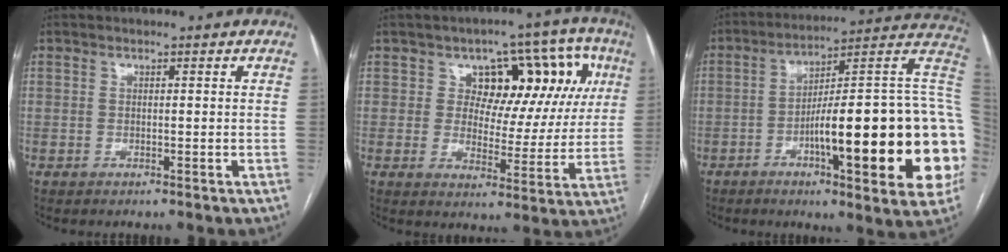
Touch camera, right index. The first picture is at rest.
{"total": 13.2, "force": [4.5, 8.0, 9.4], "torque": [-0.092, 0.040, 0.065]}
{"total": 27.2, "force": [-4.9, 3.8, 26.5], "torque": [-0.284, 0.012, -0.072]}